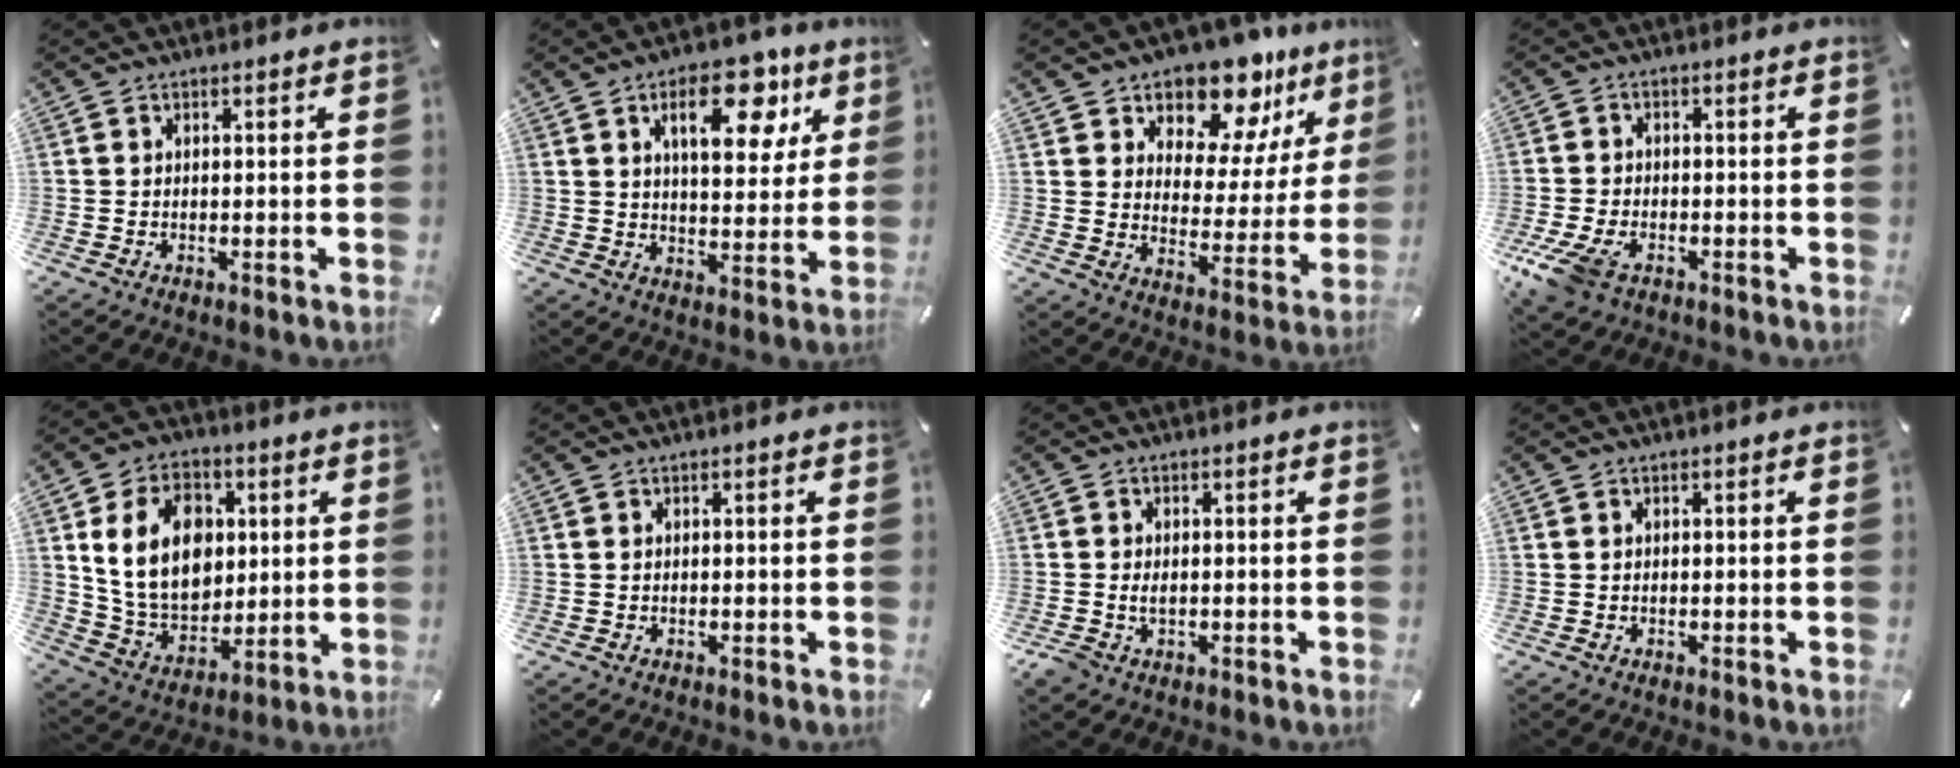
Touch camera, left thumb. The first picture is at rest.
{"total": 15.2, "force": [7.5, 8.1, 10.4], "torque": [-0.135, -0.025, 0.121]}
{"total": 14.0, "force": [11.6, 6.9, 3.9], "torque": [-0.067, -0.102, 0.205]}
{"total": 7.2, "force": [-3.8, 4.2, 4.4], "torque": [-0.112, 0.003, -0.073]}
{"total": 16.1, "force": [3.3, 12.3, 9.9], "torque": [-0.190, 0.009, 0.062]}
{"total": 0.0}
{"total": 2.2, "force": [-0.4, 1.6, 1.5], "torque": [-0.034, 0.000, -0.008]}
{"total": 0.0}